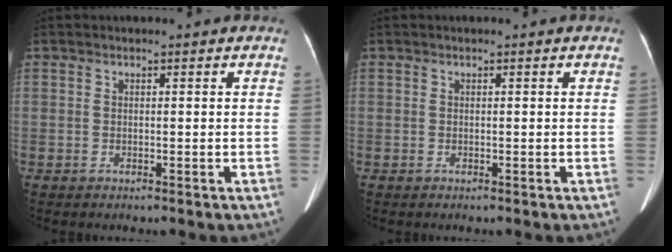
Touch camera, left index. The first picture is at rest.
{"total": 0.0}